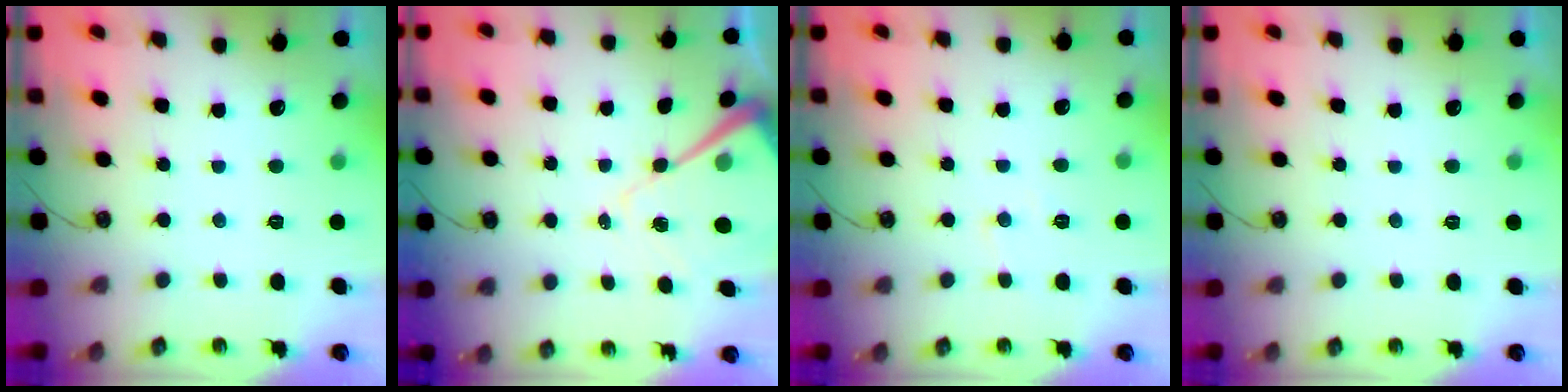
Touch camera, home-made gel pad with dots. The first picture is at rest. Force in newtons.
{"total": 11.7, "press": 11.6, "slide": 1.1}
{"total": 5.2, "press": 5.2, "slide": 0.8}
{"total": 2.7, "press": 2.7, "slide": 0.4}